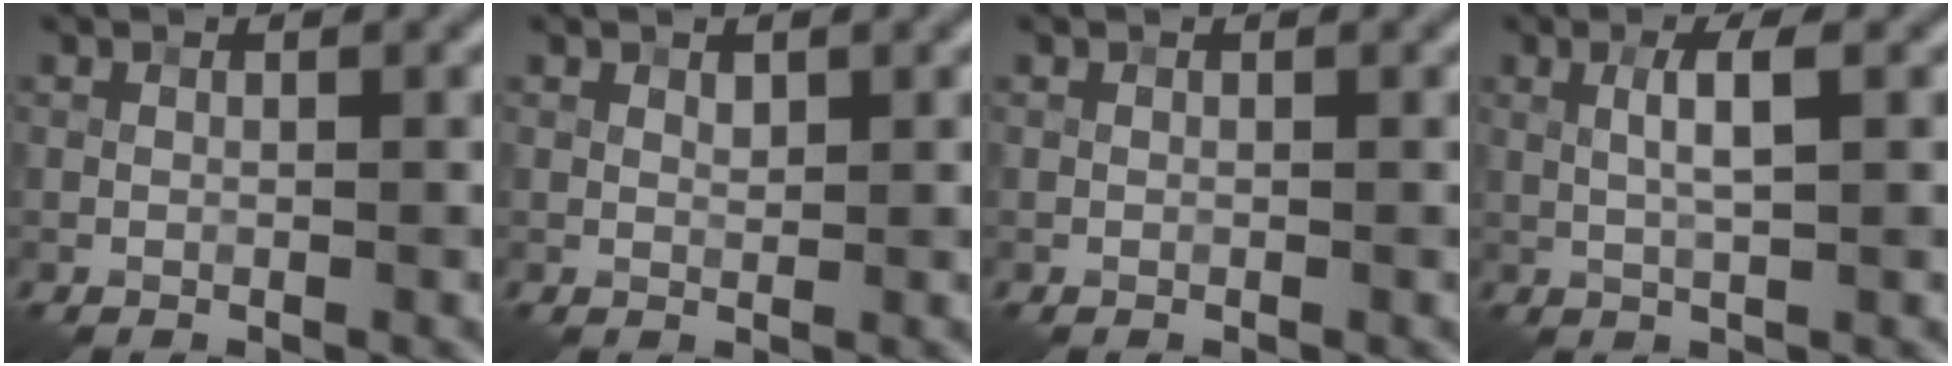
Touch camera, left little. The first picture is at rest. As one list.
[{"total": 0.7, "force": [0.5, 0.4, 0.4], "torque": [-0.008, -0.003, 0.009]}, {"total": 0.0}, {"total": 2.7, "force": [0.6, 0.4, 2.6], "torque": [-0.048, 0.006, 0.009]}]